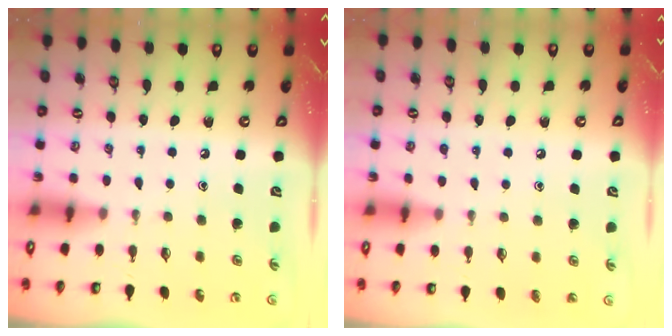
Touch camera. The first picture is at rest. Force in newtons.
{"total": 5.4, "press": 5.4, "slide": 0.6}